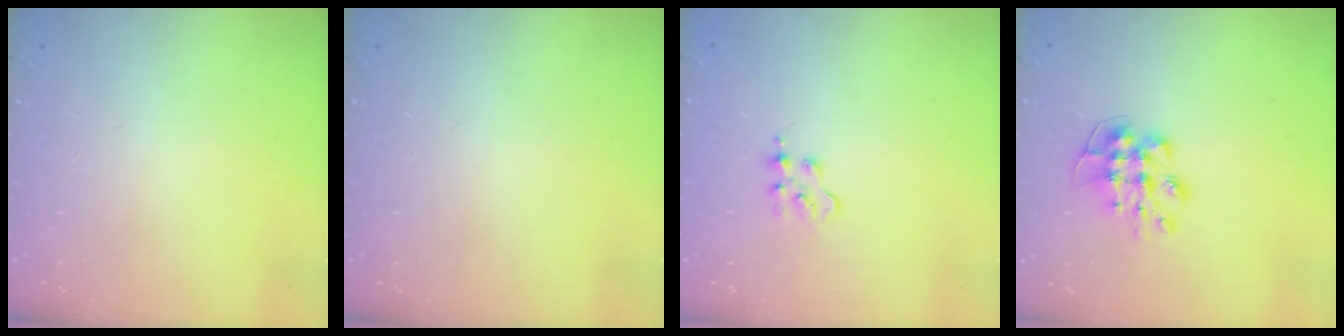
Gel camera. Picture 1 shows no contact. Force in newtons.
{"total": 0.0}
{"total": 2.1, "press": 2.1, "slide": 0.5}
{"total": 8.7, "press": 8.7, "slide": 0.2}